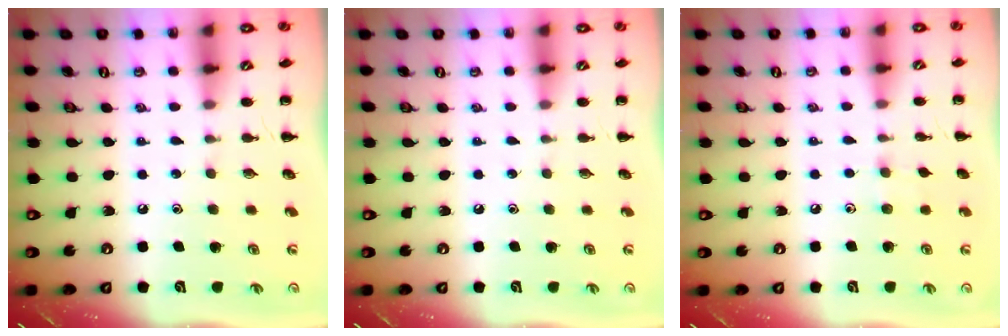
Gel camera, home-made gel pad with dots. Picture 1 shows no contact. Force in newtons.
{"total": 0.0}
{"total": 4.6, "press": 4.4, "slide": 1.5}